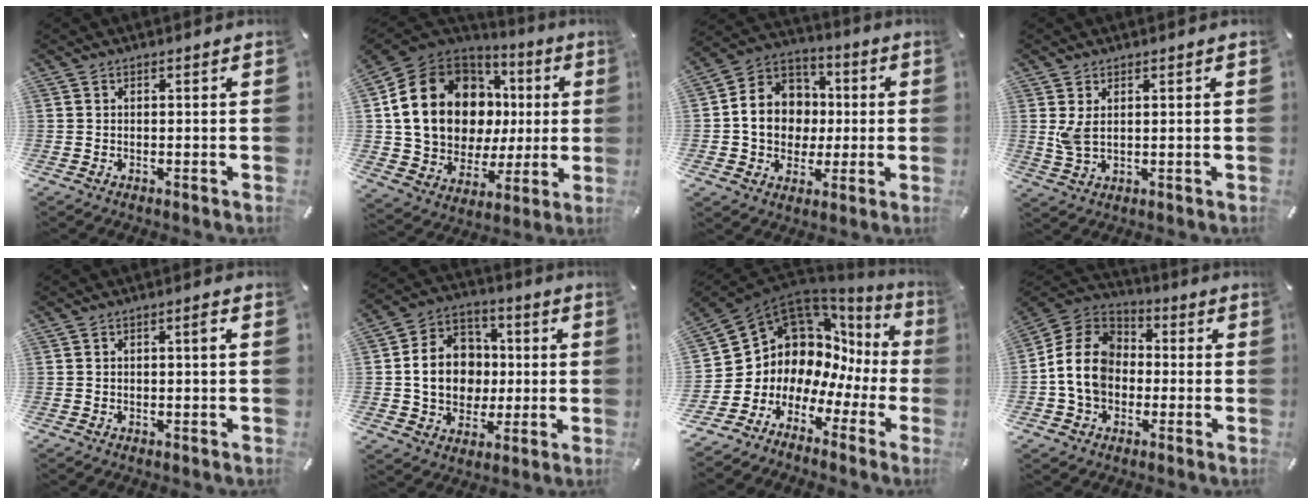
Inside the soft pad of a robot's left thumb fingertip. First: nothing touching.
{"total": 21.7, "force": [4.4, 17.0, 12.8], "torque": [-0.232, -0.022, 0.099]}
{"total": 12.9, "force": [-1.0, 11.6, 5.5], "torque": [-0.112, 0.017, -0.016]}
{"total": 4.6, "force": [1.3, 2.4, 3.7], "torque": [-0.080, -0.006, 0.019]}
{"total": 1.8, "force": [0.2, 0.5, 1.7], "torque": [-0.032, 0.005, 0.001]}
{"total": 14.2, "force": [-0.3, 12.3, 7.0], "torque": [-0.141, 0.016, 0.002]}
{"total": 9.4, "force": [4.8, 7.8, 2.0], "torque": [-0.062, -0.084, 0.101]}
{"total": 12.3, "force": [-1.9, 10.6, 5.9], "torque": [-0.146, 0.025, -0.037]}